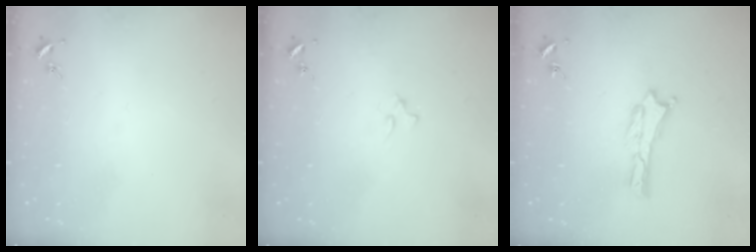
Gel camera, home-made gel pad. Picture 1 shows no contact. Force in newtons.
{"total": 0.9, "press": 0.9, "slide": 0.2}
{"total": 0.0}